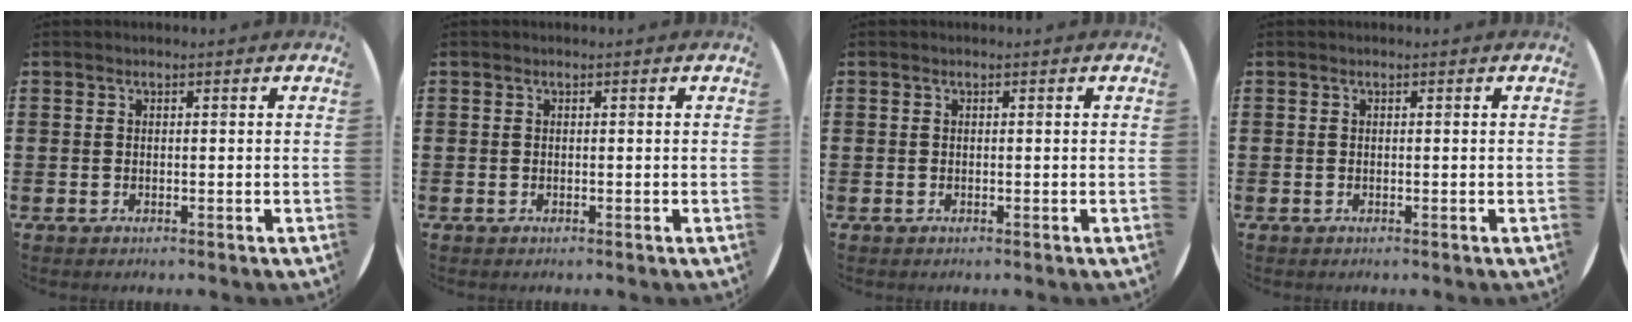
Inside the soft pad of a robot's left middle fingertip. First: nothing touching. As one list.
[{"total": 0.0}, {"total": 0.0}, {"total": 0.0}]